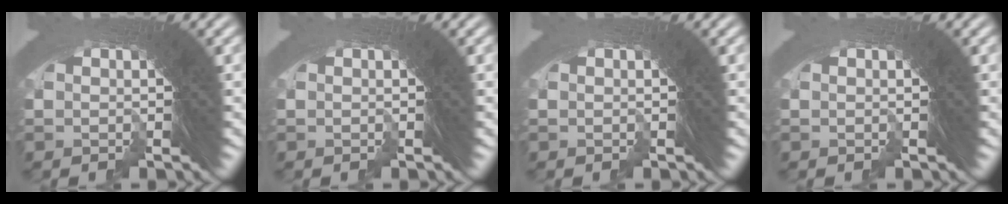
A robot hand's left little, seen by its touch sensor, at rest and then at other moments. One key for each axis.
{"total": 0.0}
{"total": 0.0}
{"total": 0.0}